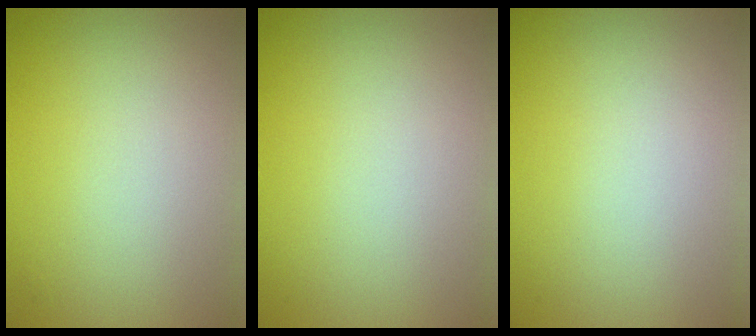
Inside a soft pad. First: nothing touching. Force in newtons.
{"total": 0.0}
{"total": 0.0}